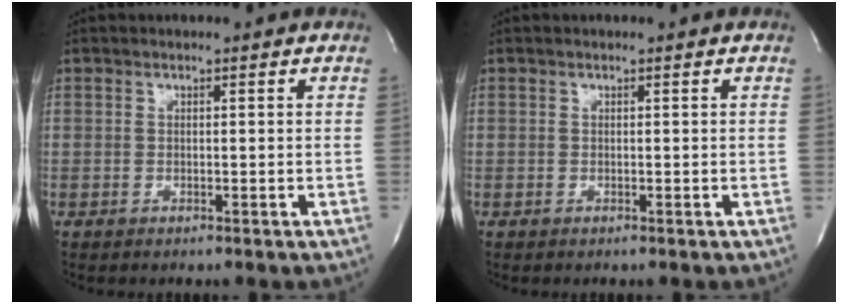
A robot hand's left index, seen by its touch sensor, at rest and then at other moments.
{"total": 0.0}